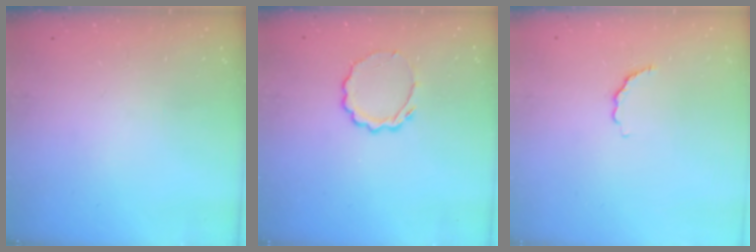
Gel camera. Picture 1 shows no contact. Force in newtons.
{"total": 5.4, "press": 5.2, "slide": 1.4}
{"total": 3.4, "press": 3.3, "slide": 0.6}